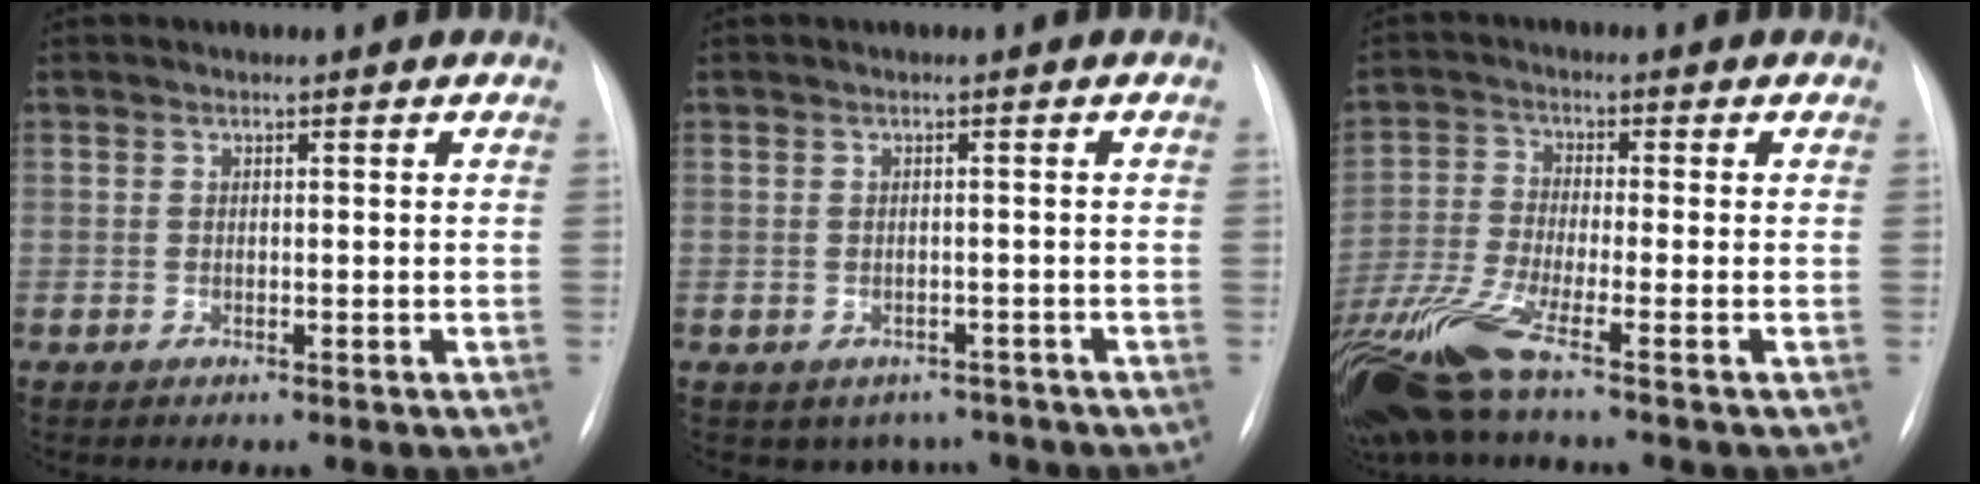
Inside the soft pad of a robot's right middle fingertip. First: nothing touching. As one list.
[{"total": 3.9, "force": [-3.0, 2.4, 0.5], "torque": [0.006, 0.009, -0.034]}, {"total": 10.3, "force": [-6.9, 0.5, 7.6], "torque": [-0.169, -0.025, -0.136]}]